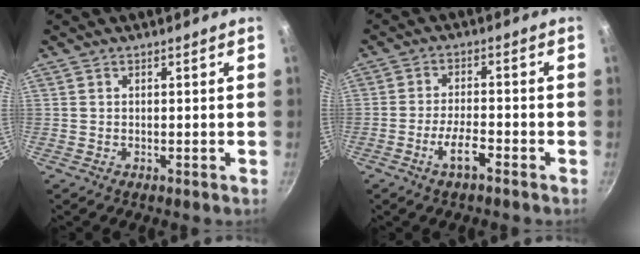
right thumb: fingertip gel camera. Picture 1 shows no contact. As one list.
[{"total": 5.3, "force": [-3.1, 1.4, 4.1], "torque": [-0.076, 0.021, -0.058]}]